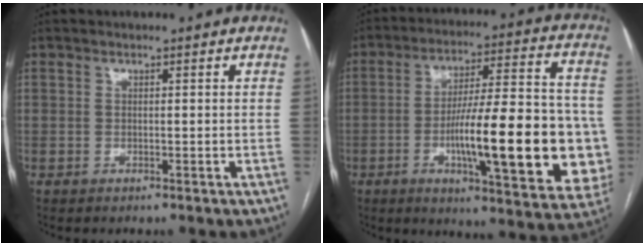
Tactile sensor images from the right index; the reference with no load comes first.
{"total": 24.0, "force": [-5.0, 4.4, 23.1], "torque": [-0.283, 0.012, -0.062]}